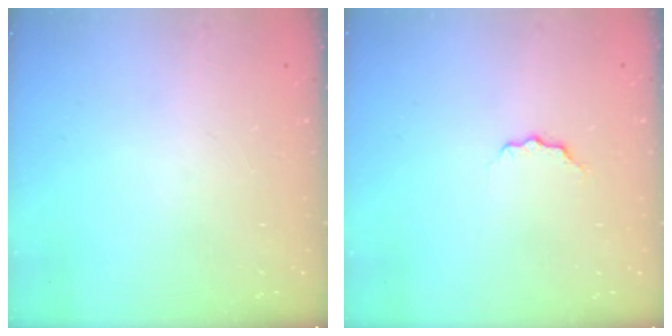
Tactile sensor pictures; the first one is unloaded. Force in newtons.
{"total": 3.8, "press": 3.8, "slide": 0.4}